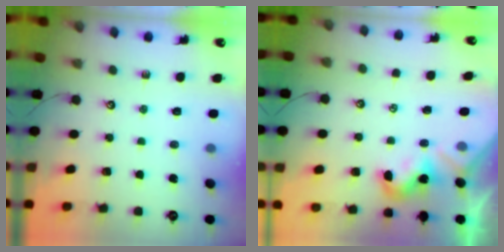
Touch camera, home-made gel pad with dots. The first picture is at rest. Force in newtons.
{"total": 2.0, "press": 2.0, "slide": 0.5}